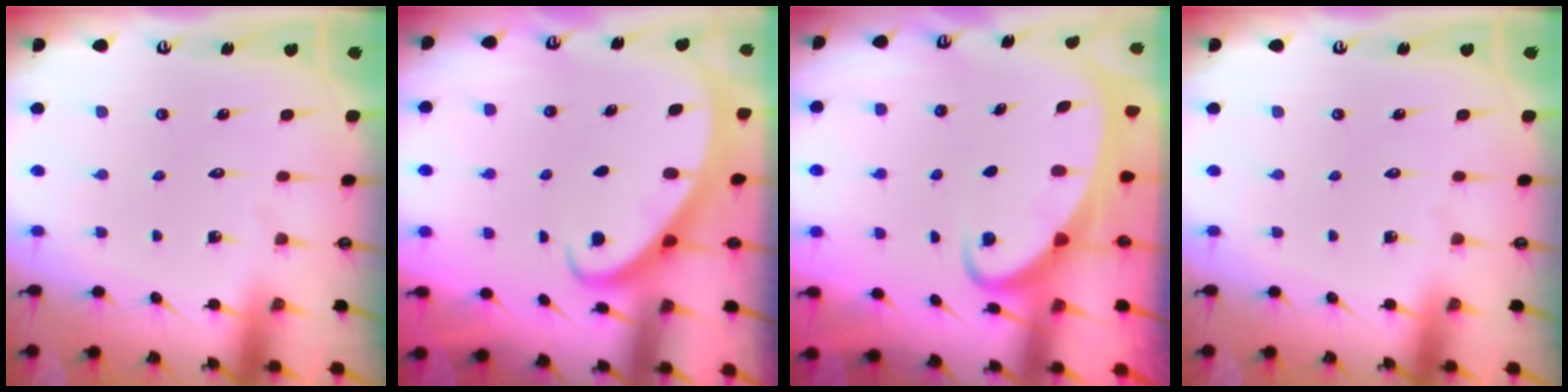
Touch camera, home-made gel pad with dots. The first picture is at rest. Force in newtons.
{"total": 2.3, "press": 2.3, "slide": 0.1}
{"total": 2.9, "press": 2.9, "slide": 0.4}
{"total": 0.0}